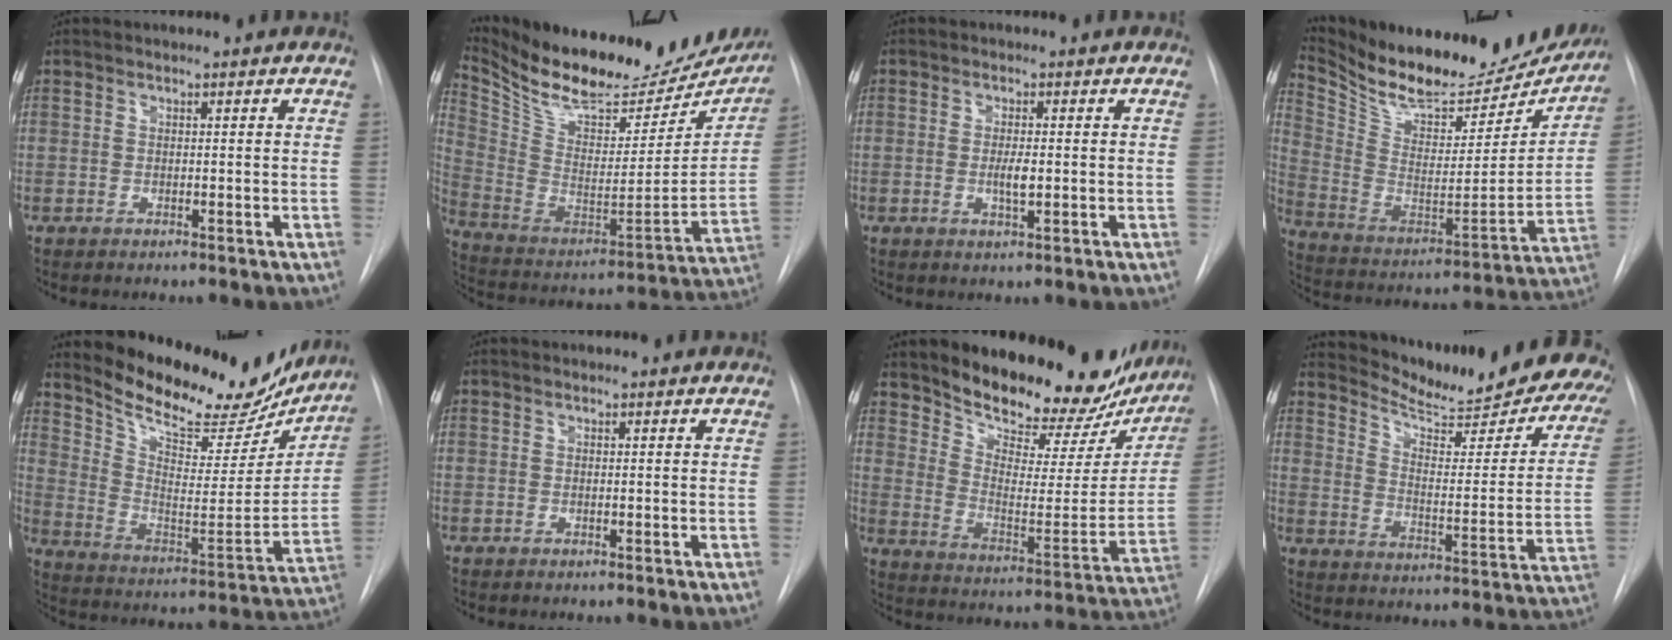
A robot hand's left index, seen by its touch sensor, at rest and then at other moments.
{"total": 30.9, "force": [26.0, 10.4, 13.1], "torque": [-0.239, -0.031, 0.378]}
{"total": 2.5, "force": [-0.3, 0.6, 2.4], "torque": [-0.047, -0.003, -0.005]}
{"total": 26.5, "force": [23.6, 7.9, 9.0], "torque": [-0.169, -0.043, 0.348]}
{"total": 22.1, "force": [19.3, 7.2, 8.0], "torque": [-0.124, -0.026, 0.282]}
{"total": 0.0}
{"total": 22.2, "force": [19.7, 7.4, 7.2], "torque": [-0.100, -0.051, 0.263]}
{"total": 24.8, "force": [22.2, 3.8, 10.5], "torque": [-0.151, -0.089, 0.279]}